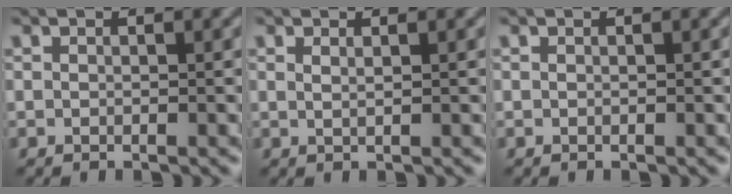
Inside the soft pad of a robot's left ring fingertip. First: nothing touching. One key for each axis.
{"total": 0.8, "fx": 0.4, "fy": 0.2, "fz": 0.6, "tx": -0.006, "ty": -0.002, "tz": 0.006}
{"total": 0.0}